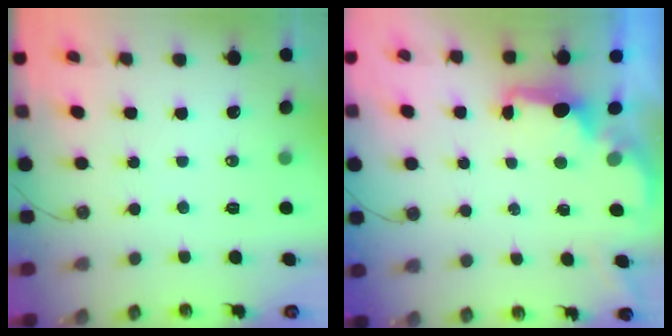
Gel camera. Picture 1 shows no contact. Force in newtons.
{"total": 1.8, "press": 1.6, "slide": 0.8}